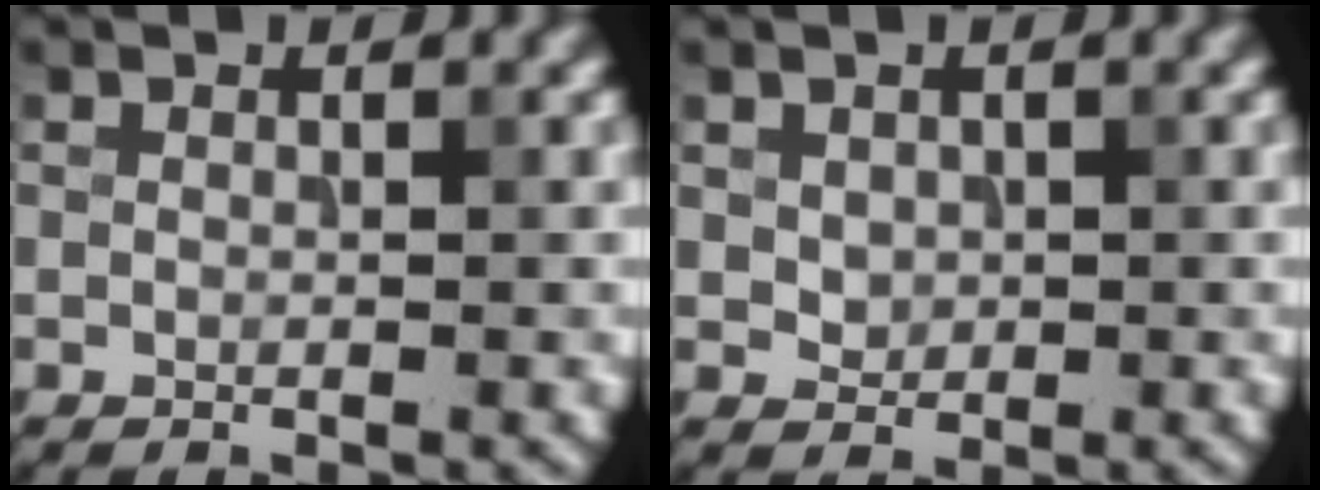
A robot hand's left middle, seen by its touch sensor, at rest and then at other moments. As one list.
[{"total": 1.2, "force": [0.3, 1.1, 0.5], "torque": [-0.009, -0.004, 0.011]}]